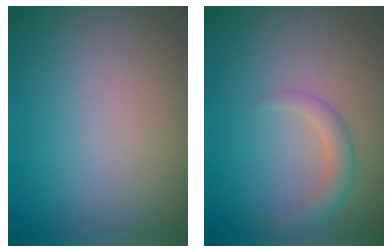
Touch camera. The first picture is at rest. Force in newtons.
{"total": 2.3, "press": 2.2, "slide": 0.1}